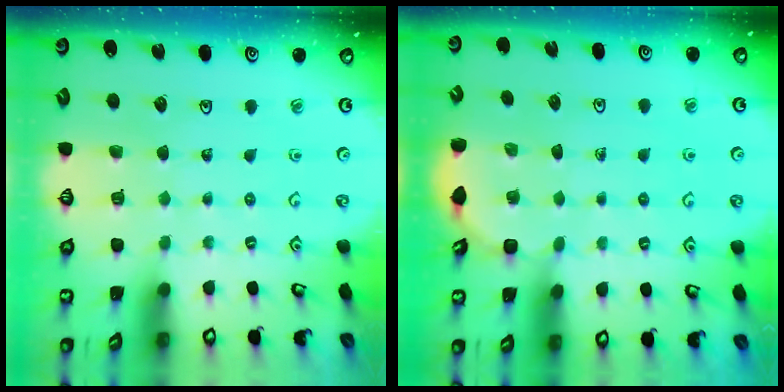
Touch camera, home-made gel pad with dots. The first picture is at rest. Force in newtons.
{"total": 3.0, "press": 2.8, "slide": 1.1}